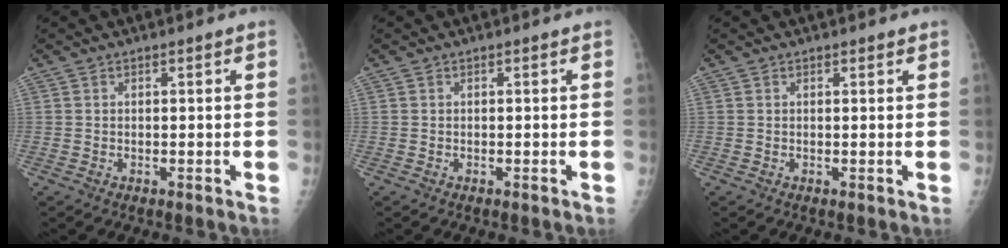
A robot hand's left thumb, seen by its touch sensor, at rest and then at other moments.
{"total": 0.0}
{"total": 0.6, "force": [0.5, 0.2, 0.3], "torque": [-0.004, -0.003, 0.006]}